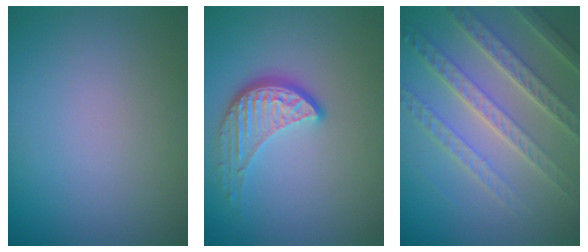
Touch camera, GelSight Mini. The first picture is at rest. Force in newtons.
{"total": 4.0, "press": 3.0, "slide": 2.7}
{"total": 7.2, "press": 5.2, "slide": 5.0}